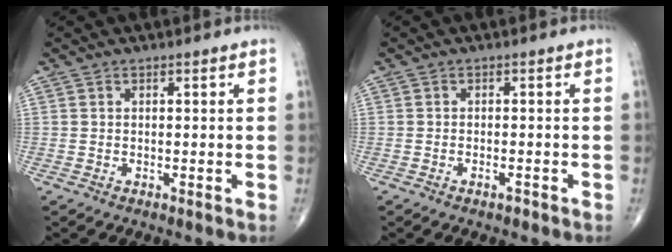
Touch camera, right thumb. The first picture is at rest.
{"total": 1.2, "force": [-0.9, 0.4, 0.8], "torque": [-0.014, 0.002, -0.015]}